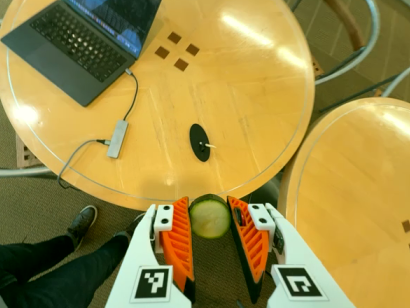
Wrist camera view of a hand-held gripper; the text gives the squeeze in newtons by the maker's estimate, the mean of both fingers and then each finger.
{"total": 7.7, "left": 7.4, "right": 8.0}